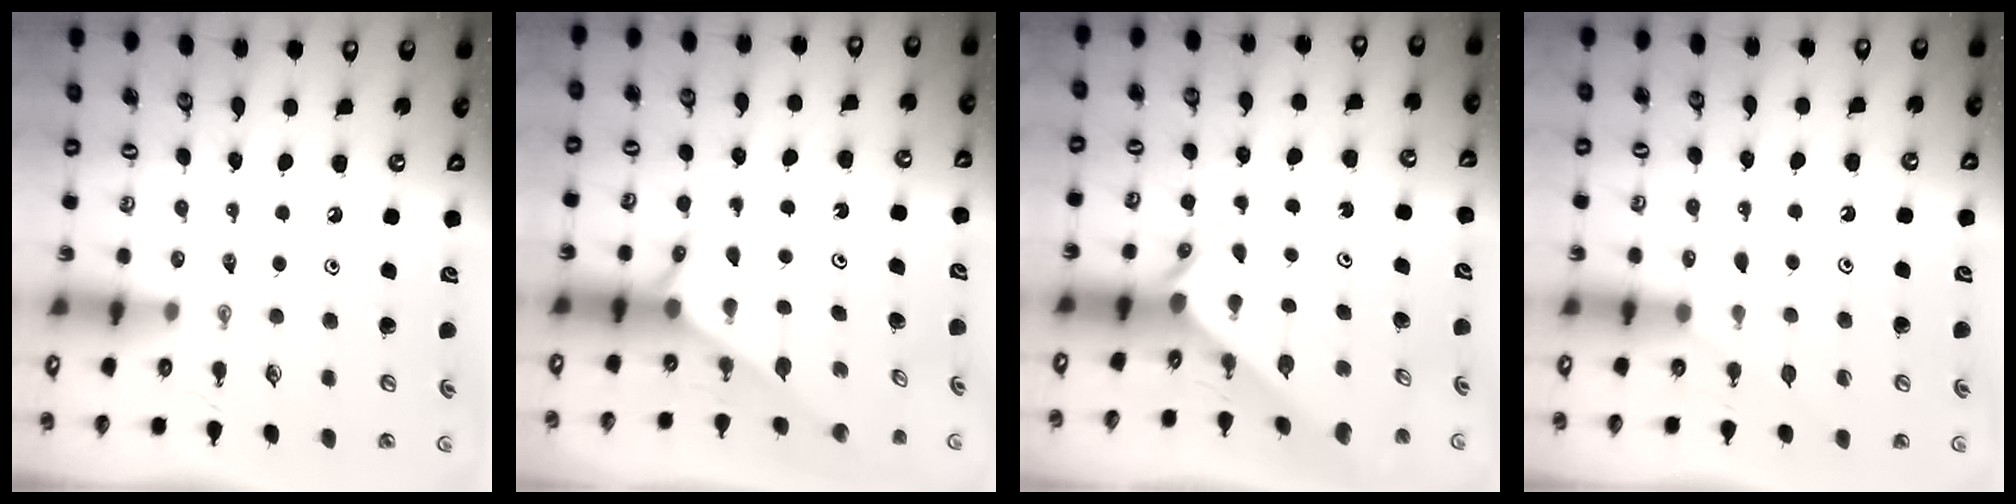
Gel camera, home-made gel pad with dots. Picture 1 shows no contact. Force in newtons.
{"total": 2.9, "press": 2.9, "slide": 0.2}
{"total": 2.4, "press": 2.4, "slide": 0.2}
{"total": 6.0, "press": 6.0, "slide": 0.5}